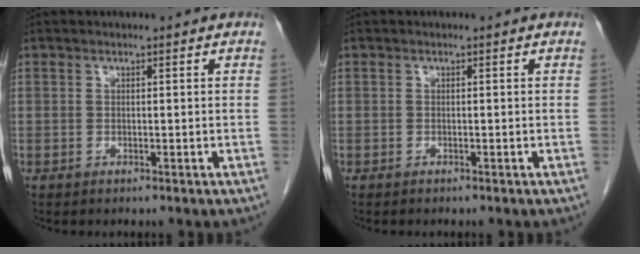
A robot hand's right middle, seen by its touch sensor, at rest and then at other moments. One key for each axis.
{"total": 0.0}